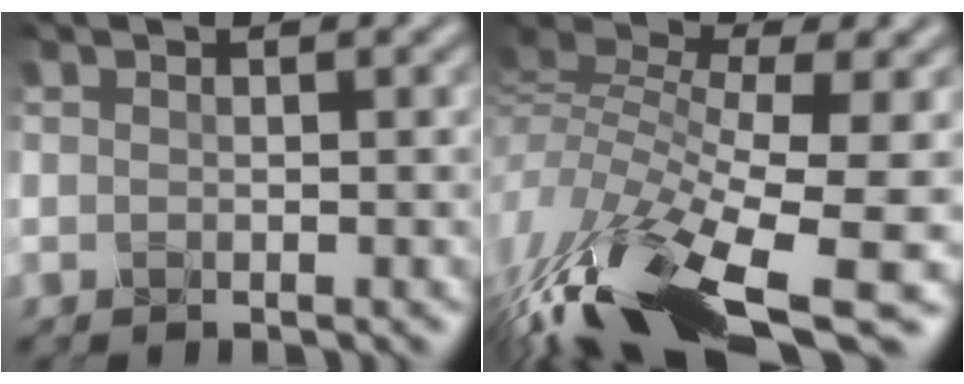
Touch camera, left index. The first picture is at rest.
{"total": 12.2, "force": [-5.8, 4.0, 10.0], "torque": [-0.240, 0.001, -0.096]}